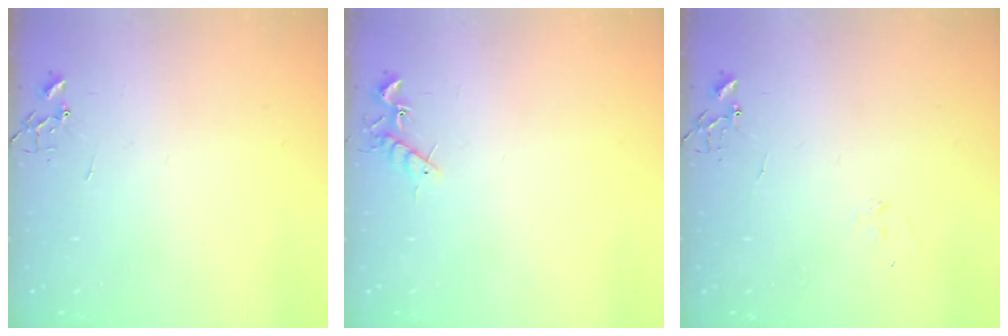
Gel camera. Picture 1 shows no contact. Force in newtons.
{"total": 7.0, "press": 6.9, "slide": 0.9}
{"total": 7.1, "press": 7.1, "slide": 0.7}